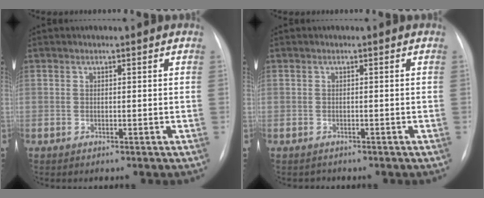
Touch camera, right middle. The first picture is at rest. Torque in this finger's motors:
{"motor_torque": [0.00, -0.03, -0.08, -0.01]}